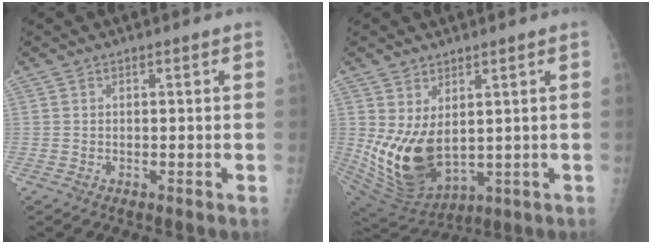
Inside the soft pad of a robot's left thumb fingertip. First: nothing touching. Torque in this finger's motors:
{"motor_torque": [0.61, 0.64, 1.46, -0.19, 0.49]}